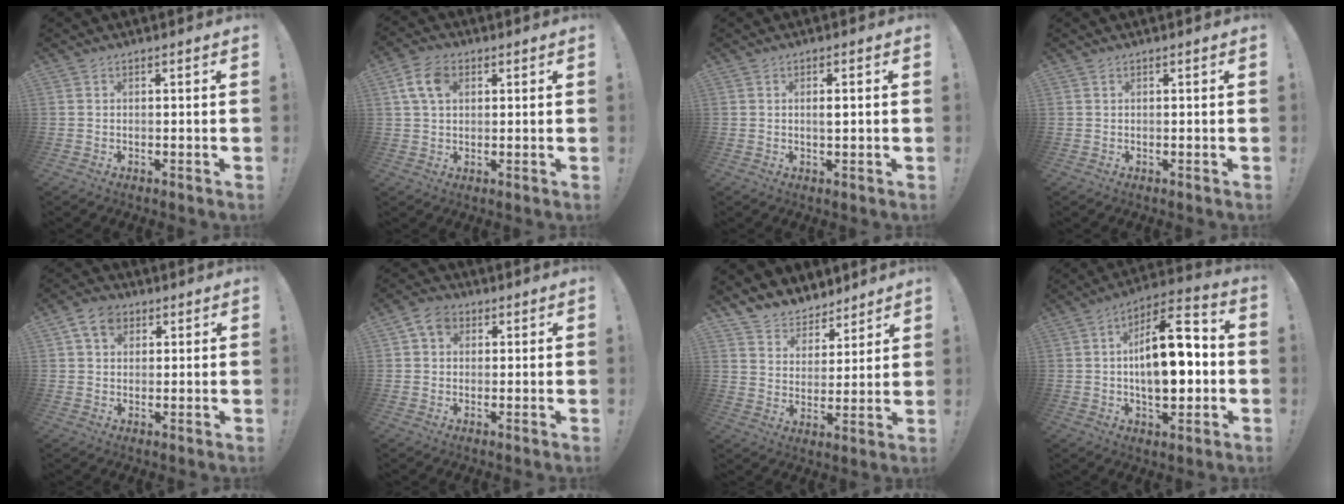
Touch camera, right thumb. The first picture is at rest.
{"total": 8.3, "force": [2.4, 5.5, 5.6], "torque": [-0.102, 0.008, 0.049]}
{"total": 1.9, "force": [0.0, 0.4, 1.8], "torque": [-0.023, -0.003, -0.003]}
{"total": 0.0}
{"total": 7.4, "force": [3.3, 5.4, 3.8], "torque": [-0.062, 0.000, 0.063]}
{"total": 5.8, "force": [2.2, 4.5, 3.0], "torque": [-0.050, 0.003, 0.042]}
{"total": 7.3, "force": [5.8, 4.4, 0.4], "torque": [-0.013, -0.054, 0.114]}
{"total": 17.5, "force": [-0.5, 8.6, 15.2], "torque": [-0.234, 0.007, -0.011]}